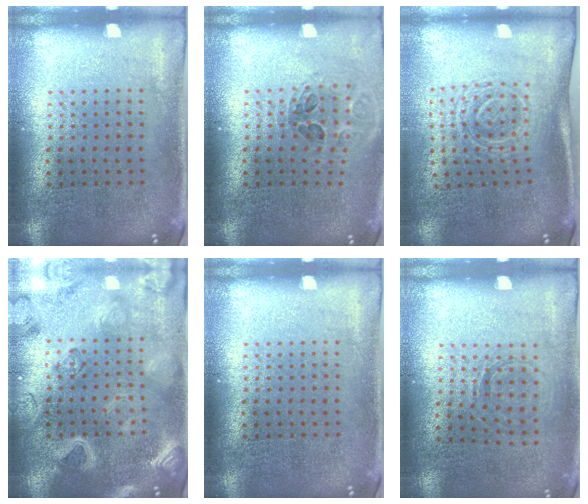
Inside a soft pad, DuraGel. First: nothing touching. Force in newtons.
{"total": 1.0, "press": 1.0, "slide": 0.1}
{"total": 1.7, "press": 1.3, "slide": 1.1}
{"total": 3.1, "press": 3.0, "slide": 0.9}
{"total": 0.0}
{"total": 0.8, "press": 0.8, "slide": 0.1}